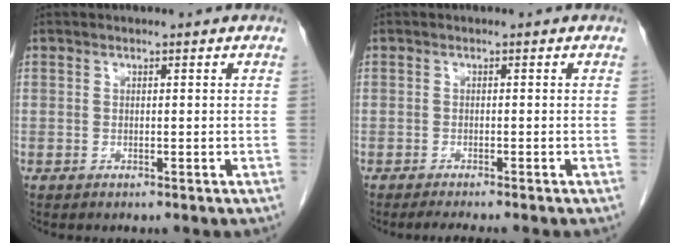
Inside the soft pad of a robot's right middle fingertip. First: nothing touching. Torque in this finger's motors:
{"motor_torque": [0.10, 0.02, 0.00, 0.00]}